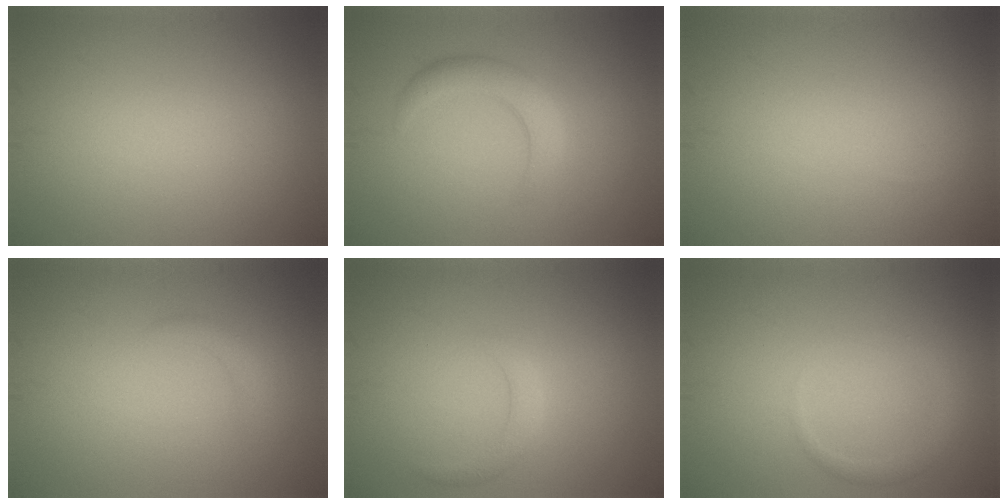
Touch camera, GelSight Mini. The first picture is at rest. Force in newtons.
{"total": 2.7, "press": 2.7, "slide": 0.2}
{"total": 0.0}
{"total": 1.0, "press": 1.0, "slide": 0.1}
{"total": 1.6, "press": 1.6, "slide": 0.1}
{"total": 1.3, "press": 1.3, "slide": 0.1}